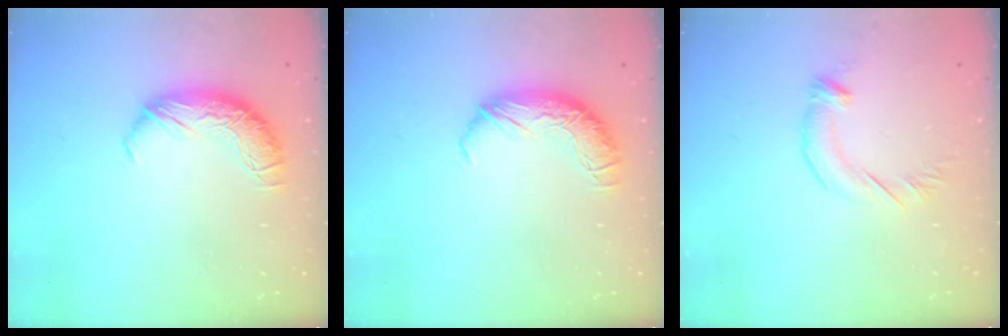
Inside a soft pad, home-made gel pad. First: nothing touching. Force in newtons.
{"total": 0.0}
{"total": 2.9, "press": 2.9, "slide": 0.5}